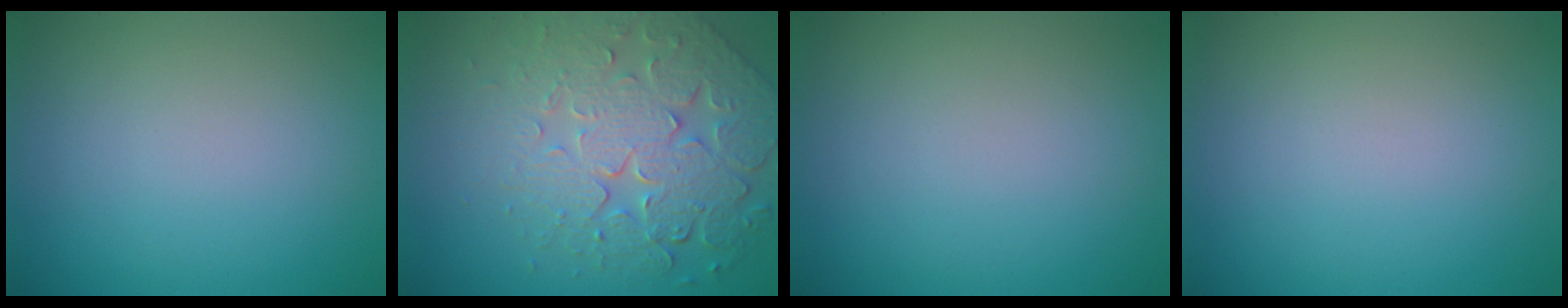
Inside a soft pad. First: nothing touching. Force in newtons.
{"total": 7.9, "press": 5.7, "slide": 5.6}
{"total": 0.0}
{"total": 0.0}